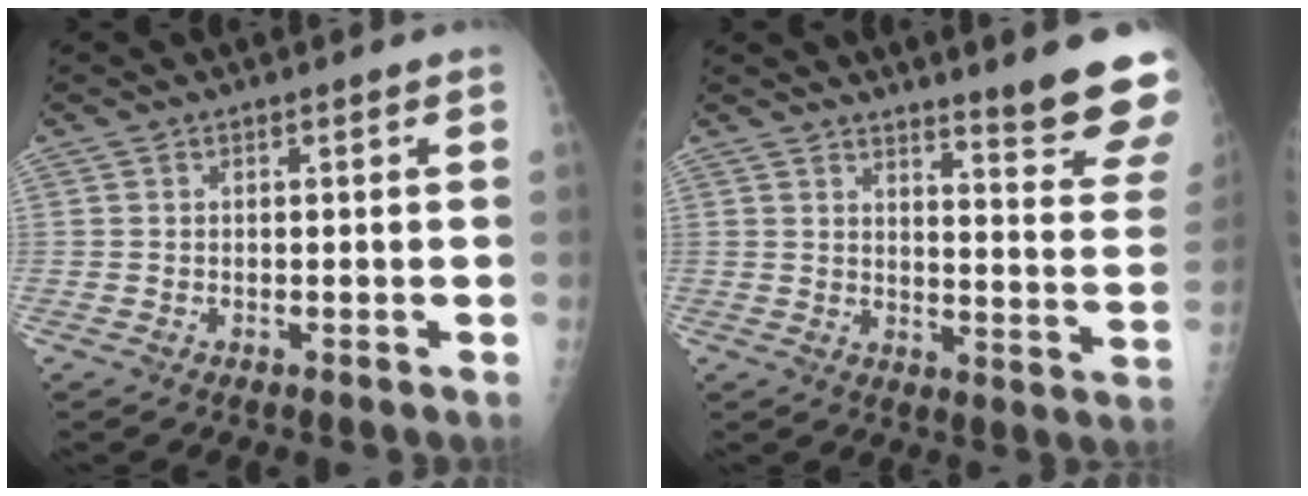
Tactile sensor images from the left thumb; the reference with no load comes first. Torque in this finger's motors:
{"motor_torque": [0.07, 0.59, -0.03, -0.16, 0.16]}